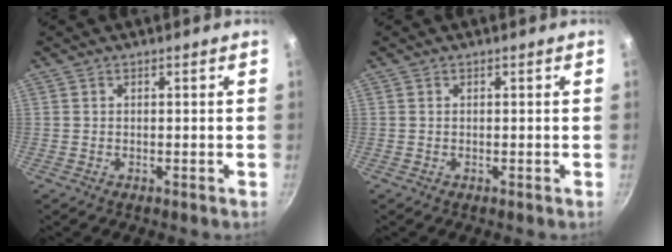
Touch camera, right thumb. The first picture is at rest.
{"total": 0.0}